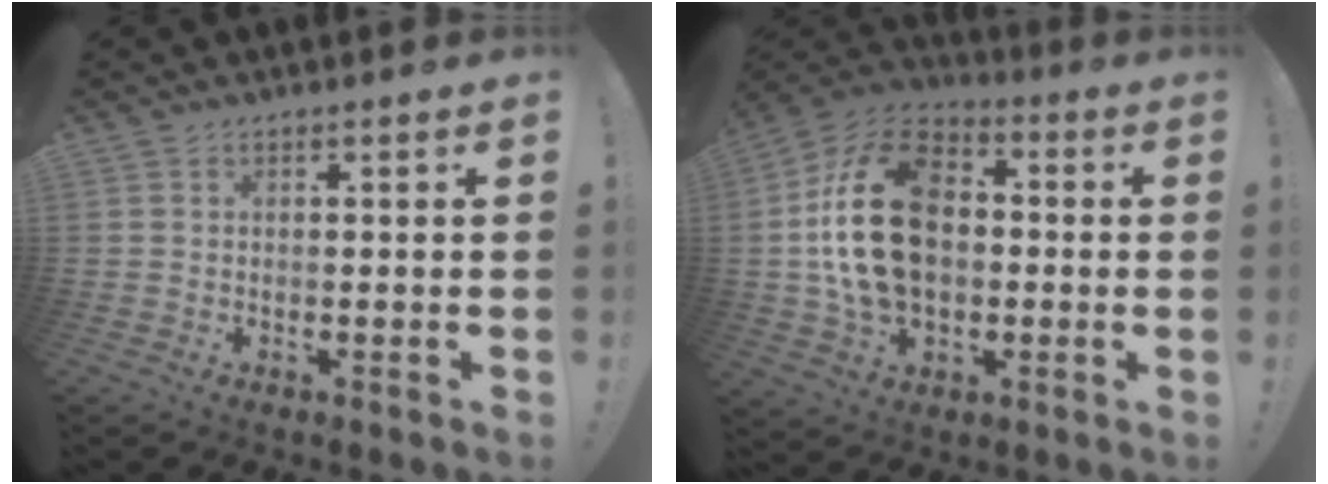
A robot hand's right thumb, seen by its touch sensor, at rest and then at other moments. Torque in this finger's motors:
{"motor_torque": [1.16, 2.18, 0.34, 0.06, 0.40]}